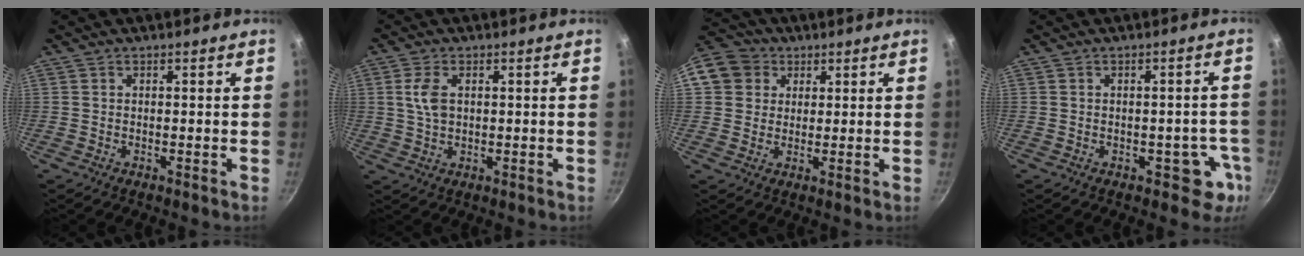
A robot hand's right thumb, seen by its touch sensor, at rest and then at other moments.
{"total": 4.9, "force": [1.1, 2.9, 3.8], "torque": [-0.074, 0.001, 0.022]}
{"total": 11.0, "force": [3.6, 9.6, 3.9], "torque": [-0.065, 0.023, 0.055]}
{"total": 5.5, "force": [-2.1, 3.8, 3.4], "torque": [0.007, 0.023, -0.018]}